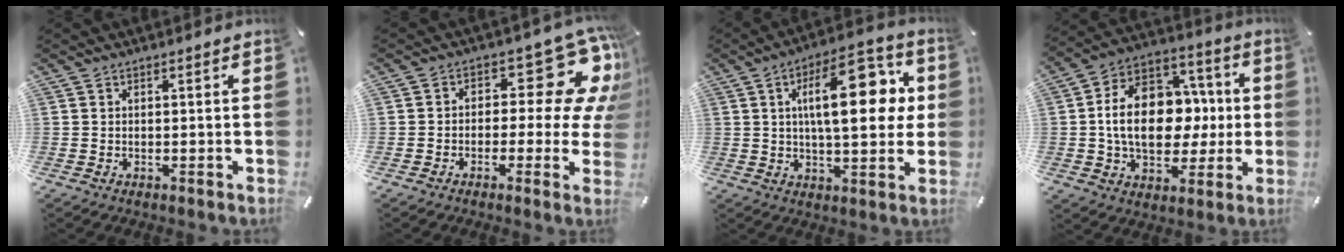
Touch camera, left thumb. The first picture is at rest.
{"total": 14.5, "force": [5.3, 7.3, 11.3], "torque": [-0.141, -0.041, 0.080]}
{"total": 19.1, "force": [4.8, 7.9, 16.7], "torque": [-0.251, -0.003, 0.069]}
{"total": 17.9, "force": [-0.6, 13.2, 12.1], "torque": [-0.230, 0.014, -0.008]}